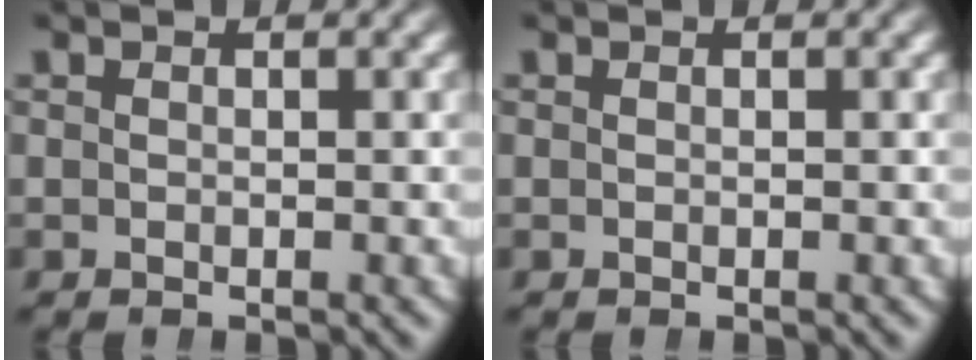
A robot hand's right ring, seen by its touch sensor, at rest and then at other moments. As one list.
[{"total": 0.0}]